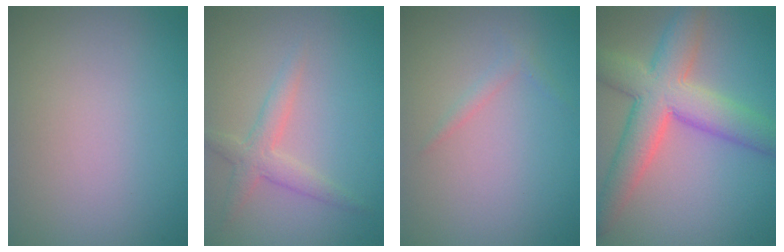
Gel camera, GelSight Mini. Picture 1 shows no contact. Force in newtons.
{"total": 2.4, "press": 2.4, "slide": 0.1}
{"total": 0.9, "press": 0.9, "slide": 0.0}
{"total": 7.8, "press": 7.8, "slide": 0.3}